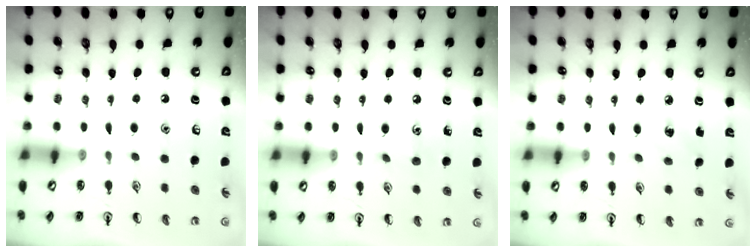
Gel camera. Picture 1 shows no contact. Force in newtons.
{"total": 5.0, "press": 4.7, "slide": 1.6}
{"total": 2.8, "press": 2.6, "slide": 1.0}